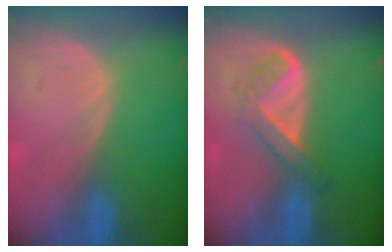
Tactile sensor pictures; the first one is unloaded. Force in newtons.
{"total": 5.5, "press": 4.6, "slide": 3.0}